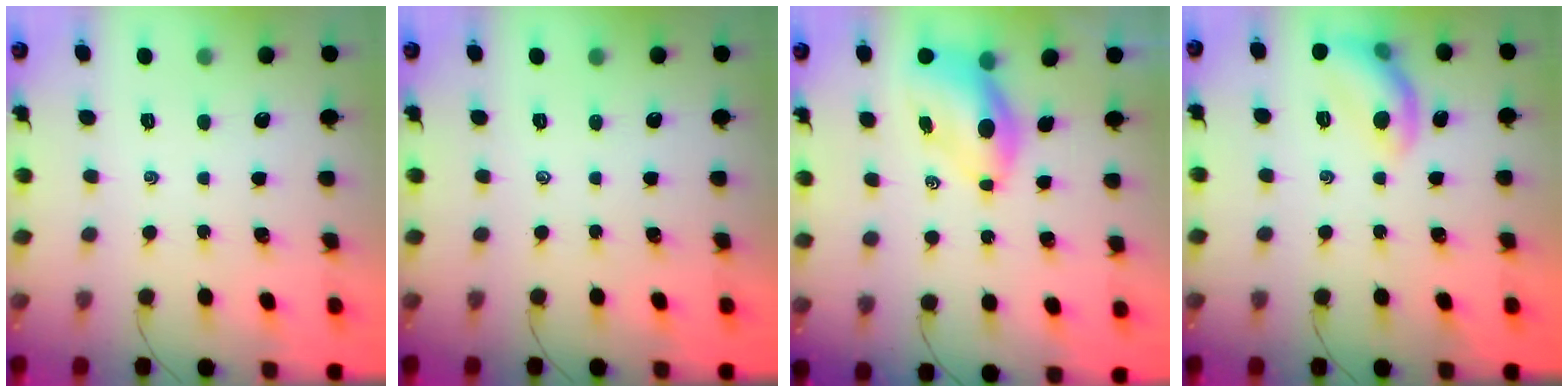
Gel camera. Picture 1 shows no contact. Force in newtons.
{"total": 0.0}
{"total": 6.9, "press": 6.7, "slide": 1.6}
{"total": 10.1, "press": 10.0, "slide": 1.0}